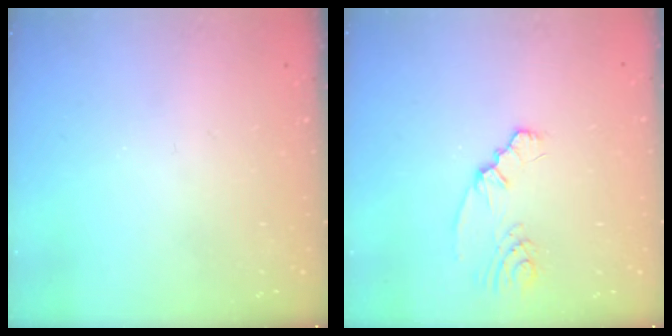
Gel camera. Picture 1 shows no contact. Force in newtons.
{"total": 2.3, "press": 2.3, "slide": 0.5}